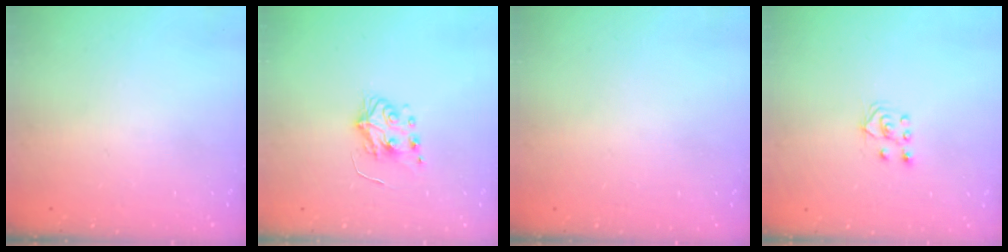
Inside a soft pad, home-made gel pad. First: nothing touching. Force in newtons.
{"total": 5.9, "press": 5.9, "slide": 0.6}
{"total": 0.0}
{"total": 3.9, "press": 3.8, "slide": 0.7}